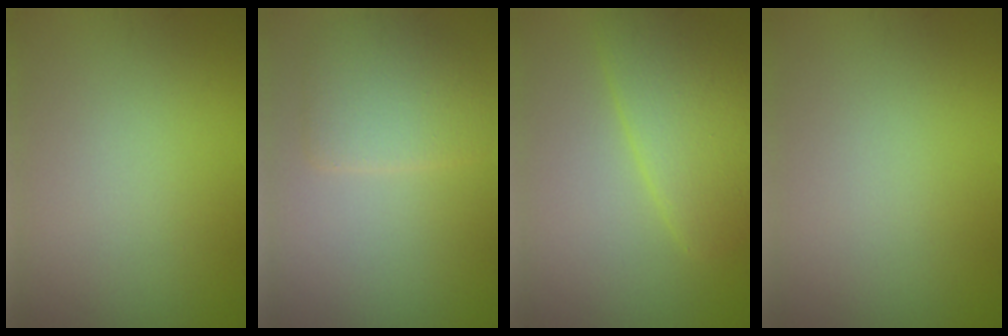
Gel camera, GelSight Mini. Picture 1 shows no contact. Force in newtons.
{"total": 3.9, "press": 3.8, "slide": 0.2}
{"total": 4.8, "press": 4.8, "slide": 0.2}
{"total": 0.0}